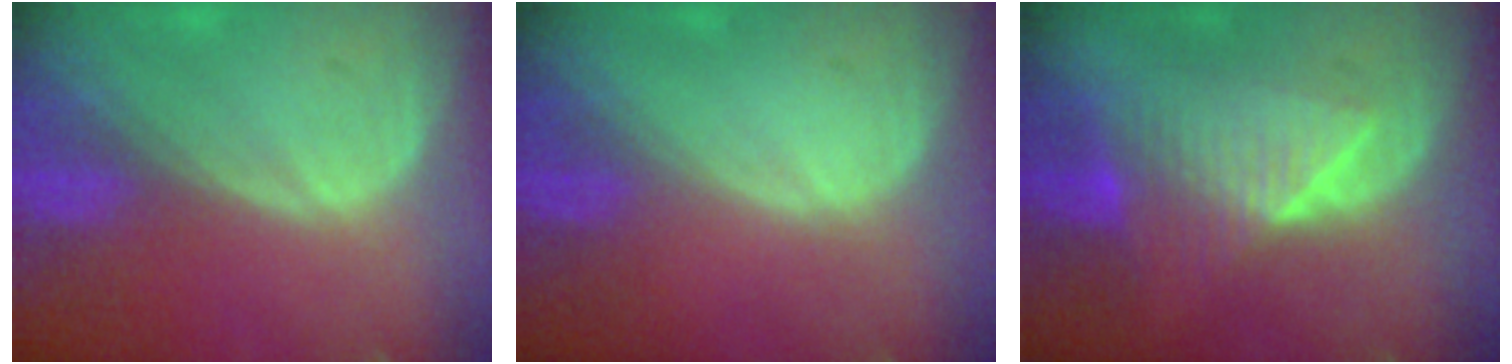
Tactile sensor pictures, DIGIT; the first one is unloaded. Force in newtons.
{"total": 0.0}
{"total": 7.8, "press": 7.4, "slide": 2.6}